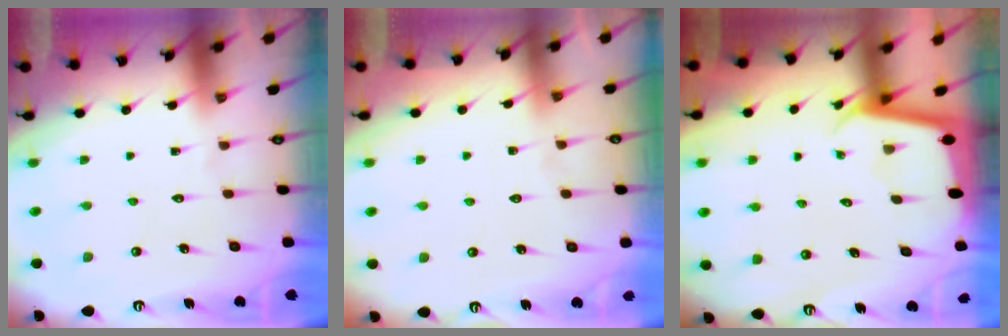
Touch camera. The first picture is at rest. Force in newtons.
{"total": 2.3, "press": 2.3, "slide": 0.2}
{"total": 1.9, "press": 1.9, "slide": 0.1}